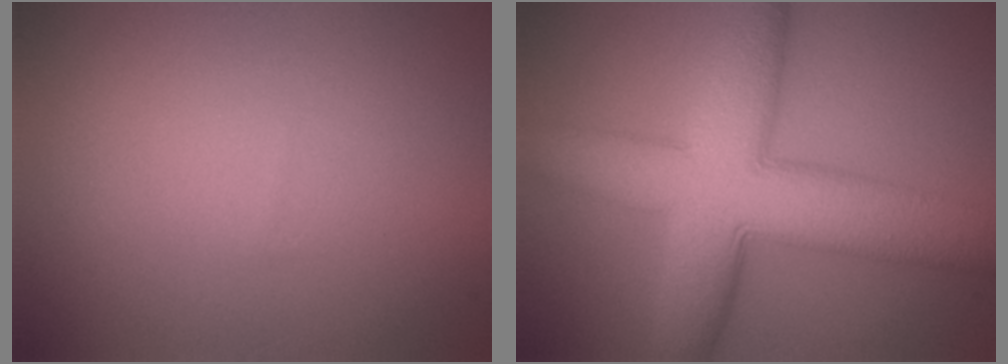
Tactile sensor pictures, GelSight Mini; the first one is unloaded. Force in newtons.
{"total": 10.2, "press": 10.2, "slide": 0.2}